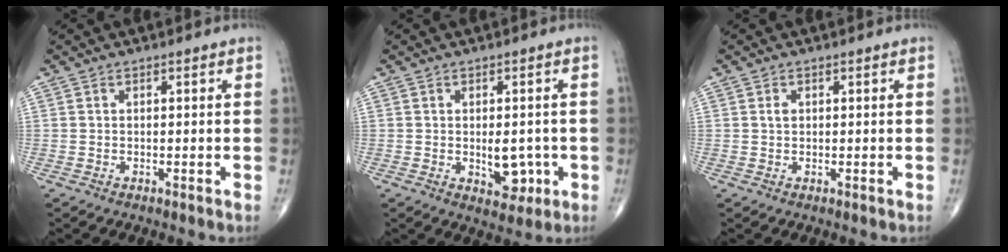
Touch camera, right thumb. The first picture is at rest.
{"total": 5.9, "force": [-1.0, 3.4, 4.8], "torque": [-0.038, -0.004, -0.006]}
{"total": 1.1, "force": [0.3, 0.8, 0.7], "torque": [-0.011, 0.002, 0.005]}